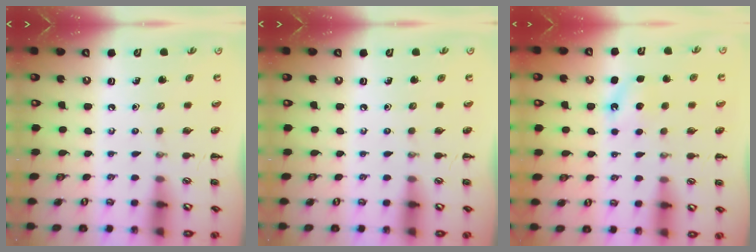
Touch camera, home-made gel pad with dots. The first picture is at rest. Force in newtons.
{"total": 0.0}
{"total": 6.0, "press": 5.7, "slide": 1.8}